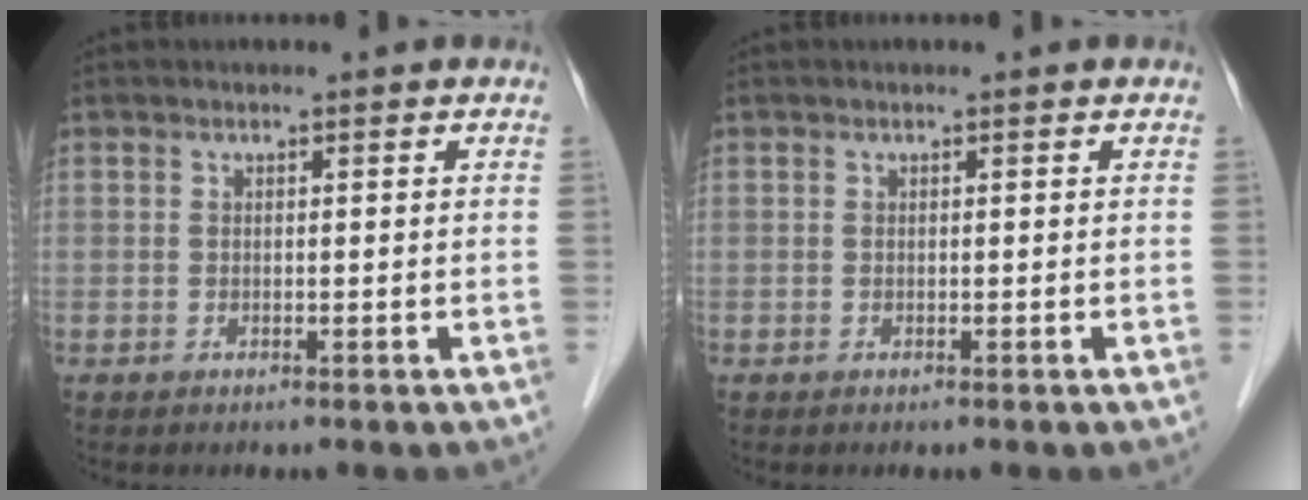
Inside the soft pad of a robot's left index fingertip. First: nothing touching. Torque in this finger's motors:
{"motor_torque": [-0.02, -0.02, 0.00, 0.00]}